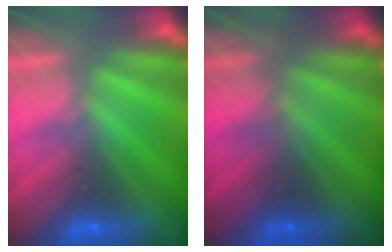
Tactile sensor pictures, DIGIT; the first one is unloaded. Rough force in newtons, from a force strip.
{"total": 1.7}